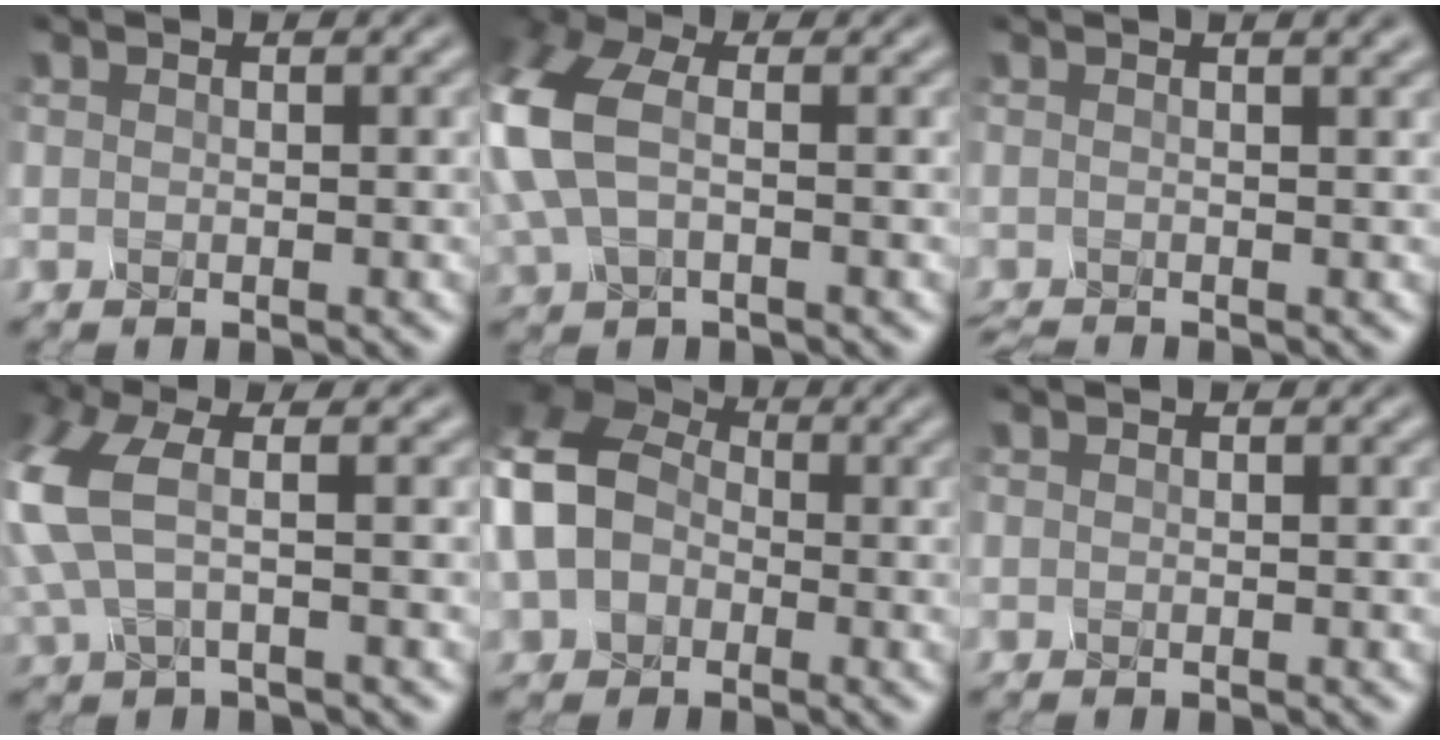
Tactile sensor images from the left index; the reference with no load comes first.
{"total": 5.9, "force": [1.4, 3.3, 4.7], "torque": [-0.170, 0.015, 0.030]}
{"total": 5.1, "force": [0.8, 2.4, 4.4], "torque": [-0.033, 0.027, -0.014]}
{"total": 4.1, "force": [0.9, 1.2, 3.8], "torque": [-0.128, 0.007, 0.022]}
{"total": 10.2, "force": [-0.8, 8.1, 6.1], "torque": [-0.149, 0.002, -0.032]}
{"total": 0.0}